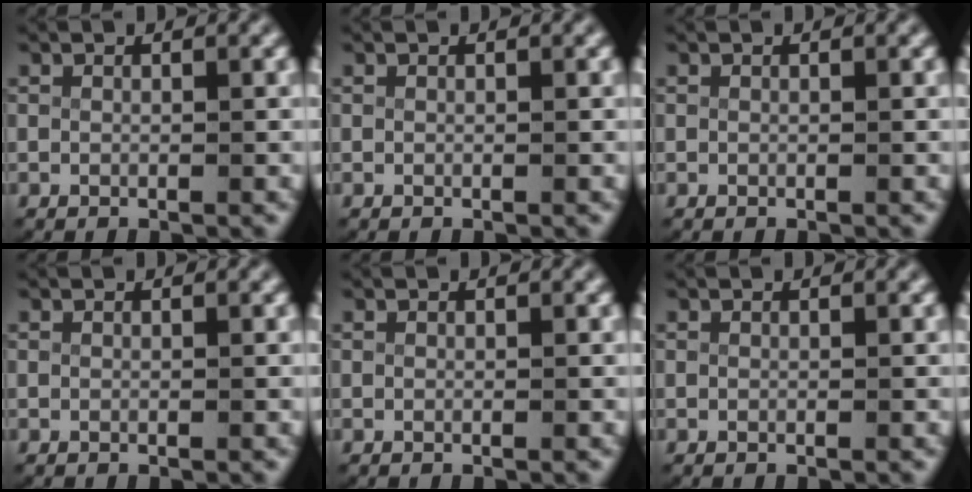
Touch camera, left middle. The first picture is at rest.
{"total": 0.0}
{"total": 0.0}
{"total": 0.0}
{"total": 0.0}
{"total": 0.0}